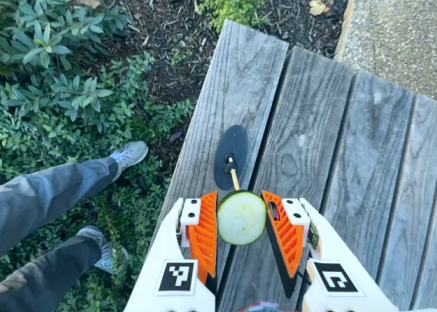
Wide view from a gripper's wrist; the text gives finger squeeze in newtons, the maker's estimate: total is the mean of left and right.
{"total": 12.2, "left": 12.5, "right": 11.9}